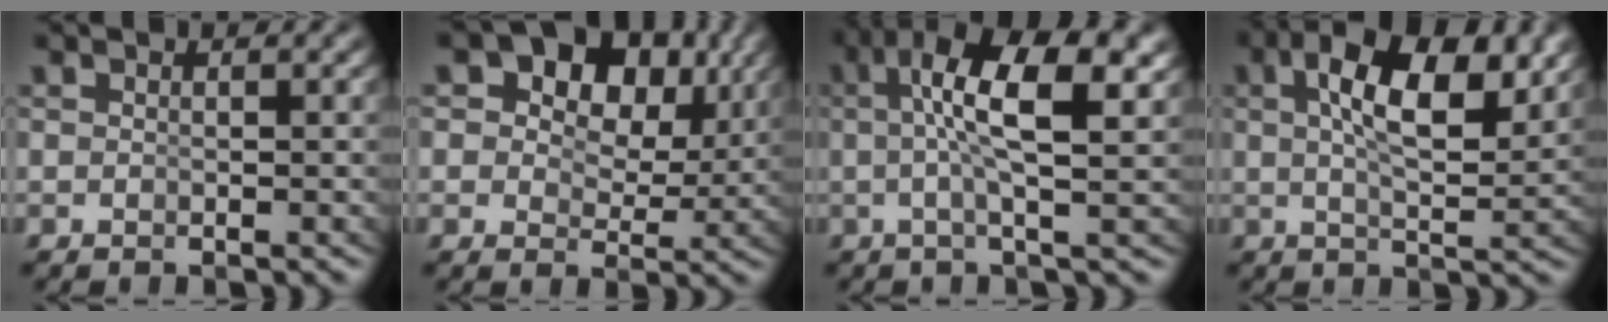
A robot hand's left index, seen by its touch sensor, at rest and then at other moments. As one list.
[{"total": 11.5, "force": [4.7, 8.2, 6.5], "torque": [-0.130, -0.006, 0.067]}, {"total": 8.1, "force": [2.0, 2.6, 7.4], "torque": [-0.134, 0.008, 0.030]}, {"total": 7.3, "force": [2.7, 2.1, 6.4], "torque": [-0.091, 0.001, 0.041]}]